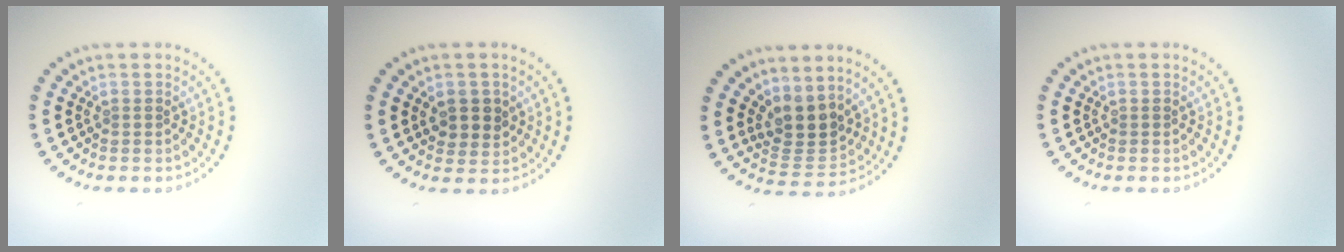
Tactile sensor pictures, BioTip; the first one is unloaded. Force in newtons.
{"total": 2.4, "press": 2.3, "slide": 0.7}
{"total": 3.6, "press": 3.2, "slide": 1.6}
{"total": 0.0}